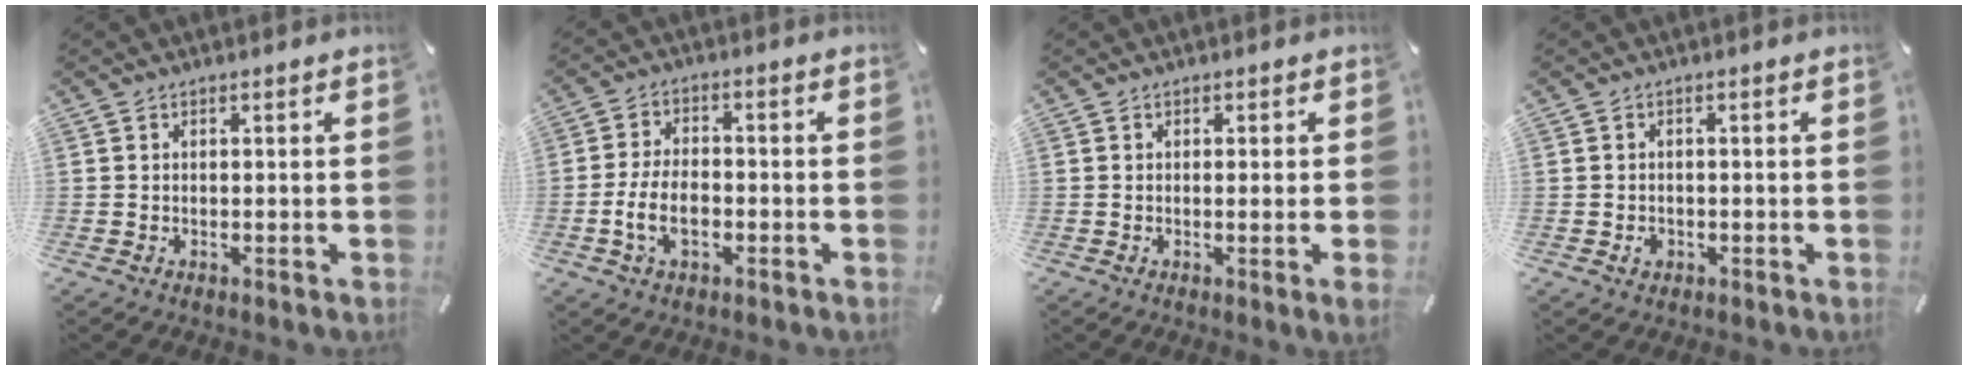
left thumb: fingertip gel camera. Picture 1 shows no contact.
{"total": 7.6, "force": [-2.2, 4.6, 5.6], "torque": [-0.125, 0.009, -0.043]}
{"total": 2.4, "force": [-0.2, -0.3, 2.4], "torque": [-0.039, -0.009, -0.003]}
{"total": 1.5, "force": [-0.5, 1.2, 0.6], "torque": [-0.013, 0.005, -0.010]}